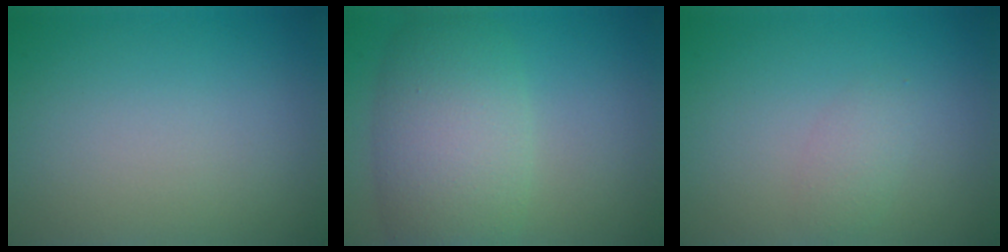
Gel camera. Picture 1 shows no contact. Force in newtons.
{"total": 7.5, "press": 7.5, "slide": 0.4}
{"total": 1.5, "press": 1.5, "slide": 0.1}